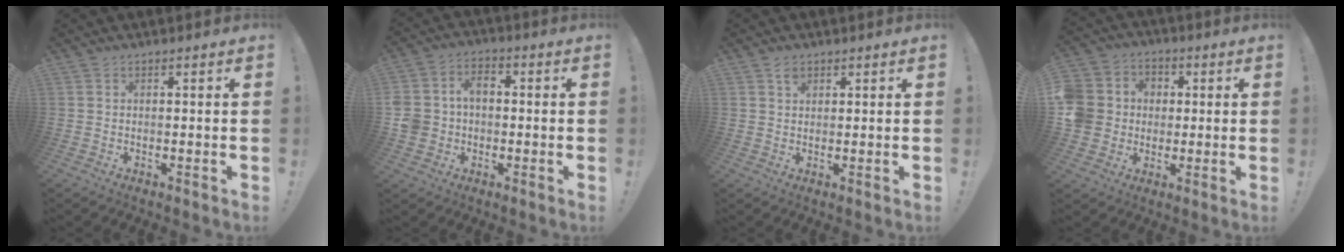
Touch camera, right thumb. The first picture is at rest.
{"total": 8.2, "force": [-0.8, 7.2, 3.8], "torque": [-0.079, 0.011, -0.013]}
{"total": 2.2, "force": [1.4, 1.3, 1.0], "torque": [-0.003, -0.009, 0.023]}
{"total": 11.1, "force": [-0.8, 10.4, 3.8], "torque": [-0.062, 0.016, -0.008]}